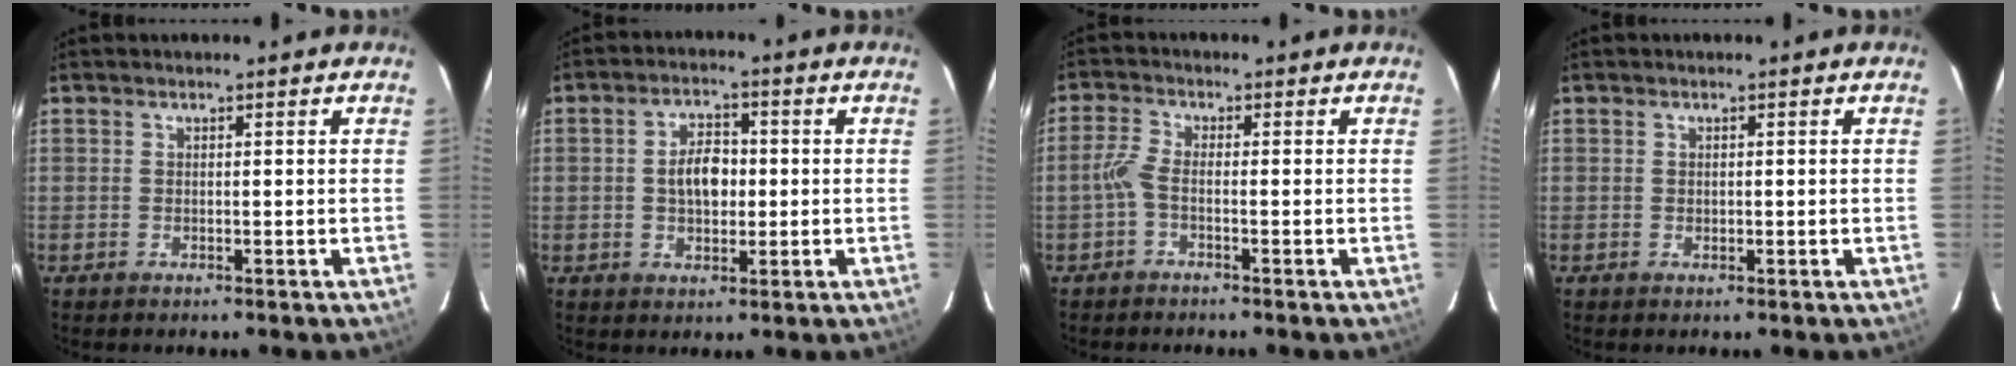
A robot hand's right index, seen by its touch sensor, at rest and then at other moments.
{"total": 6.2, "force": [0.0, 3.7, 4.9], "torque": [-0.088, 0.013, 0.004]}
{"total": 2.5, "force": [-1.3, 0.5, 2.1], "torque": [-0.057, 0.006, -0.030]}
{"total": 0.6, "force": [0.0, 0.5, 0.3], "torque": [-0.002, 0.002, 0.002]}